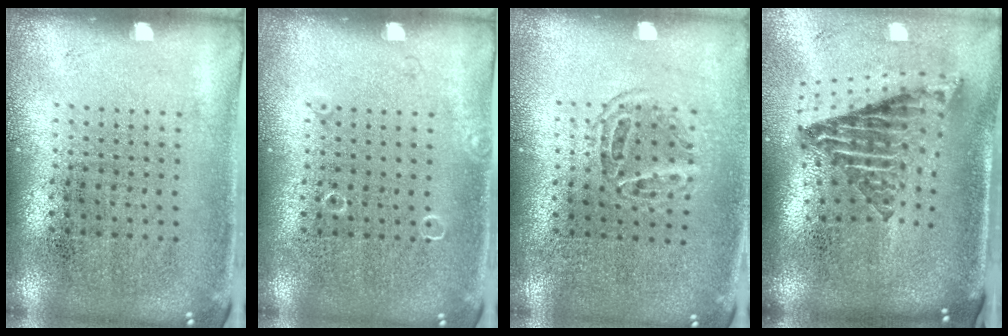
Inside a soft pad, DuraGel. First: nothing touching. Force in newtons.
{"total": 0.5, "press": 0.5, "slide": 0.1}
{"total": 1.2, "press": 1.0, "slide": 0.5}
{"total": 2.8, "press": 1.7, "slide": 2.2}